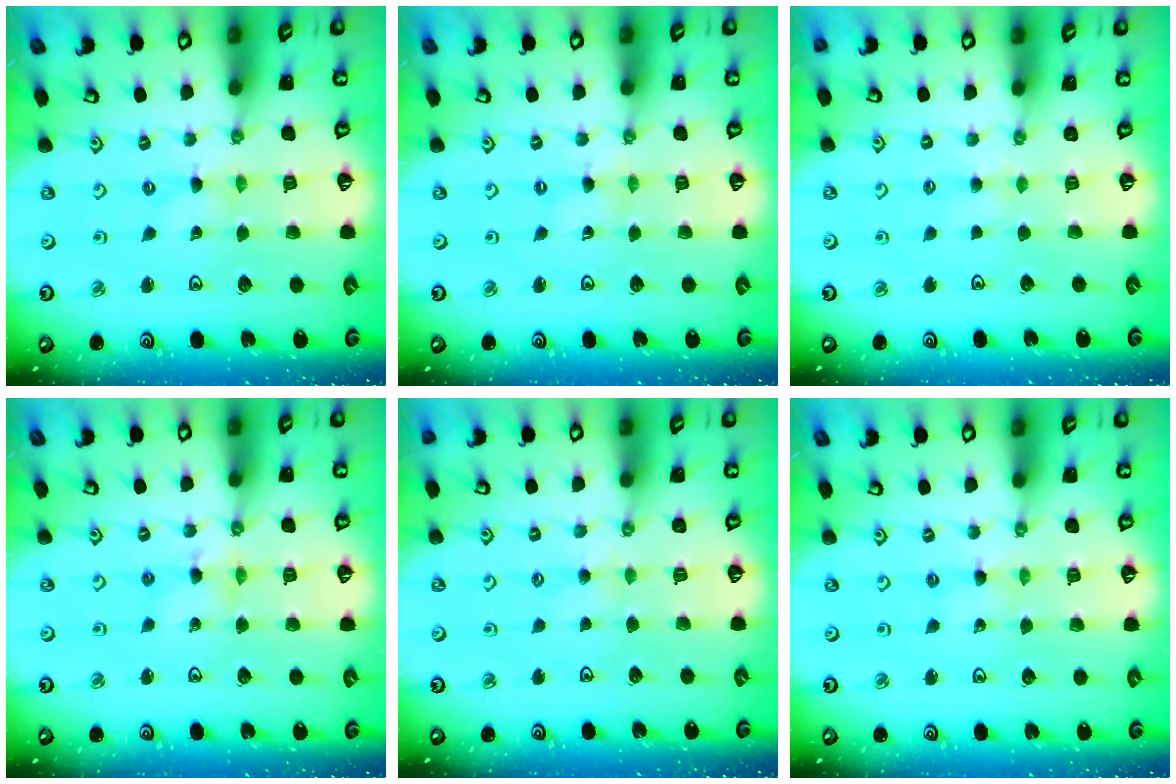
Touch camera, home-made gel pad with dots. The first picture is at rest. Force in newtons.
{"total": 0.0}
{"total": 3.0, "press": 3.0, "slide": 0.4}
{"total": 3.8, "press": 3.8, "slide": 0.4}
{"total": 2.3, "press": 2.3, "slide": 0.3}
{"total": 1.2, "press": 1.2, "slide": 0.2}